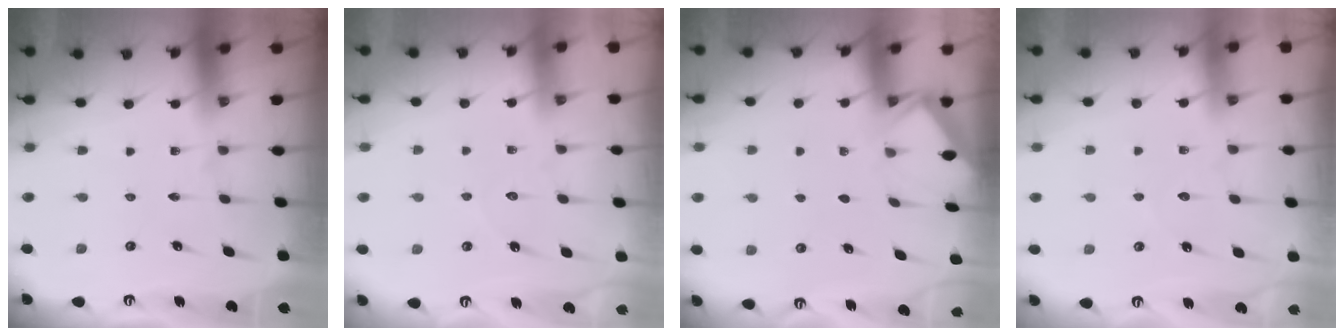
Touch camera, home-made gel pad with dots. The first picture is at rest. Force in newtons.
{"total": 4.0, "press": 4.0, "slide": 0.3}
{"total": 1.7, "press": 1.6, "slide": 0.2}
{"total": 2.4, "press": 2.4, "slide": 0.3}